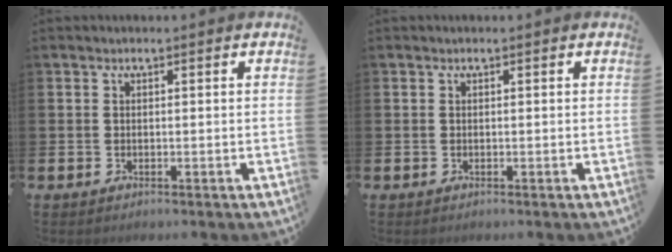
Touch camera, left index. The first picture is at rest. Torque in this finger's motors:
{"motor_torque": [-0.09, 0.09, 0.00, 0.00]}